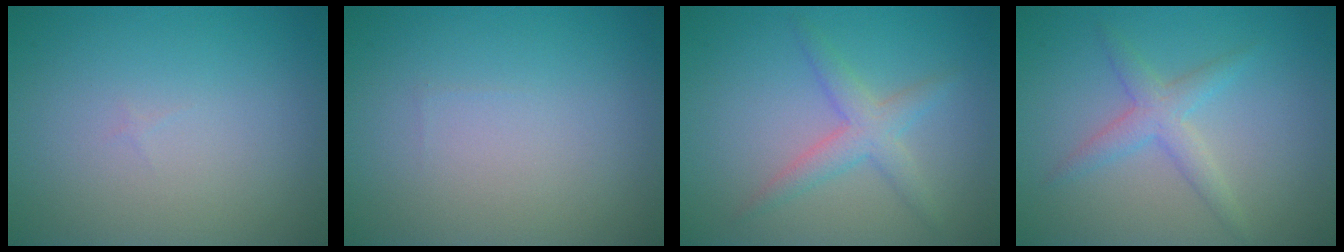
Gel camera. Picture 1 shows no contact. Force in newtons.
{"total": 0.0}
{"total": 2.8, "press": 2.8, "slide": 0.2}
{"total": 2.5, "press": 2.5, "slide": 0.1}